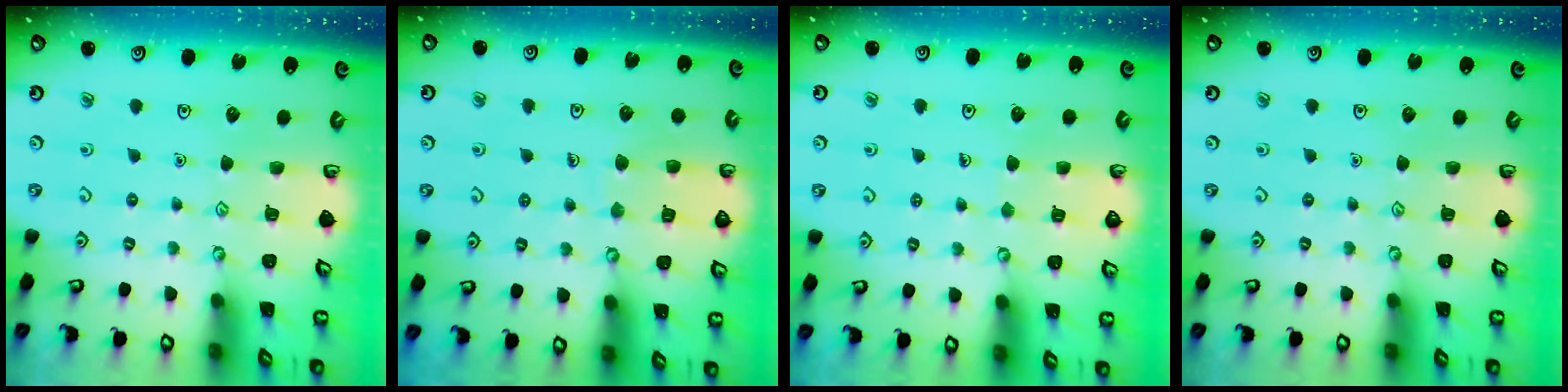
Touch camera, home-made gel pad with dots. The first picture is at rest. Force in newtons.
{"total": 7.0, "press": 6.9, "slide": 0.6}
{"total": 2.5, "press": 2.5, "slide": 0.2}
{"total": 0.0}